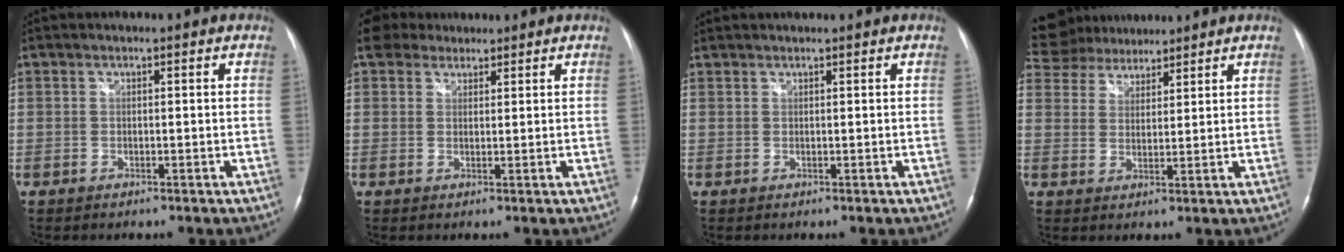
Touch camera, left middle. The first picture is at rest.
{"total": 3.9, "force": [3.3, 2.1, 0.4], "torque": [-0.013, 0.024, 0.057]}
{"total": 1.3, "force": [1.3, 0.3, -0.1], "torque": [-0.004, 0.017, 0.027]}
{"total": 11.8, "force": [10.8, 4.1, 2.4], "torque": [-0.069, 0.038, 0.194]}